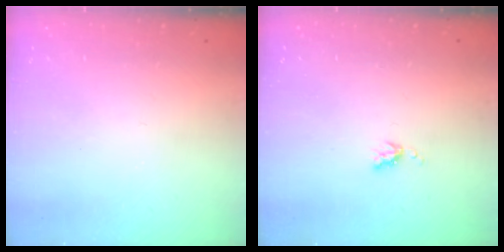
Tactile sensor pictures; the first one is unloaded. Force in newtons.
{"total": 4.0, "press": 4.0, "slide": 0.6}